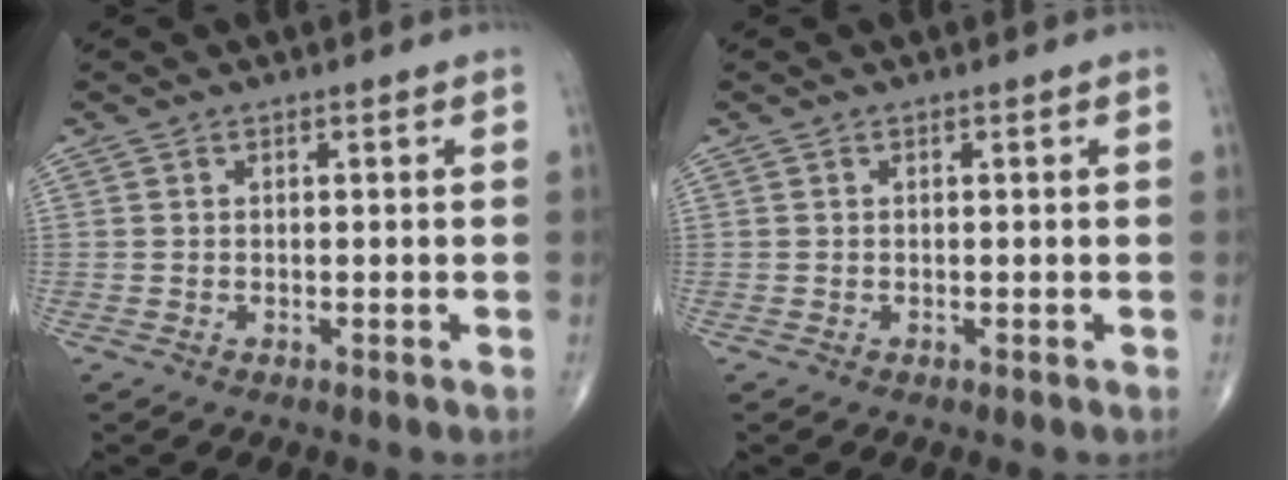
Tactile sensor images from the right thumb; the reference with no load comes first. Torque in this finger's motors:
{"motor_torque": [0.00, 0.00, 0.01, 0.01, 0.02]}